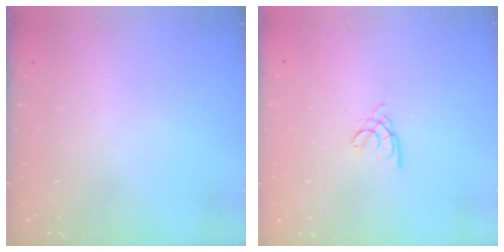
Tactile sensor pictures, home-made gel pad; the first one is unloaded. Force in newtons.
{"total": 2.6, "press": 2.5, "slide": 0.5}